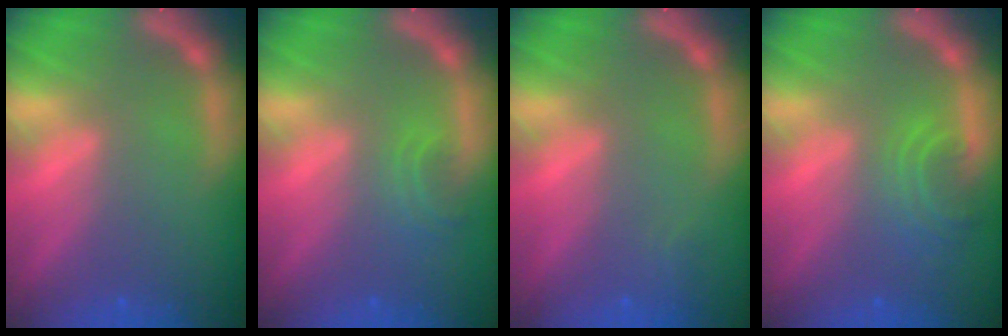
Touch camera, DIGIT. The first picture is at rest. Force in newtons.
{"total": 1.9}
{"total": 0.9}
{"total": 3.5}